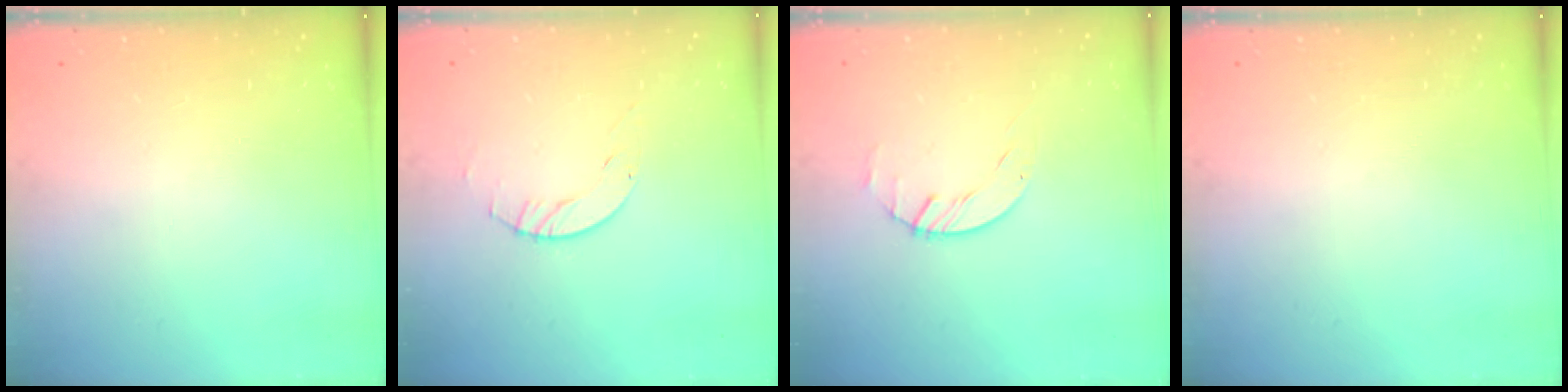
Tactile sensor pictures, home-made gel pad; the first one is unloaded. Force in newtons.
{"total": 2.9, "press": 2.9, "slide": 0.4}
{"total": 0.6, "press": 0.6, "slide": 0.1}
{"total": 0.0}